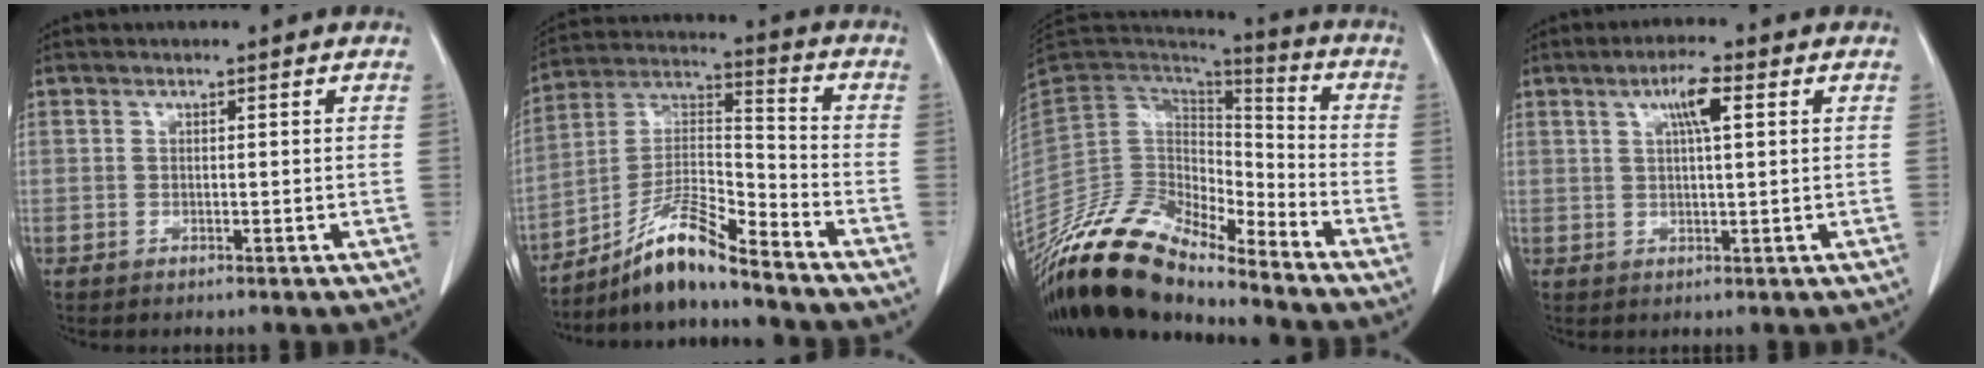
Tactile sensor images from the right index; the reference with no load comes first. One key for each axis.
{"total": 11.0, "fx": -9.2, "fy": 0.3, "fz": 6.0, "tx": -0.116, "ty": 0.011, "tz": -0.166}
{"total": 17.5, "fx": -15.4, "fy": 4.6, "fz": 6.8, "tx": -0.116, "ty": 0.044, "tz": -0.280}
{"total": 4.5, "fx": 1.6, "fy": 0.4, "fz": 4.2, "tx": -0.077, "ty": 0.006, "tz": 0.028}